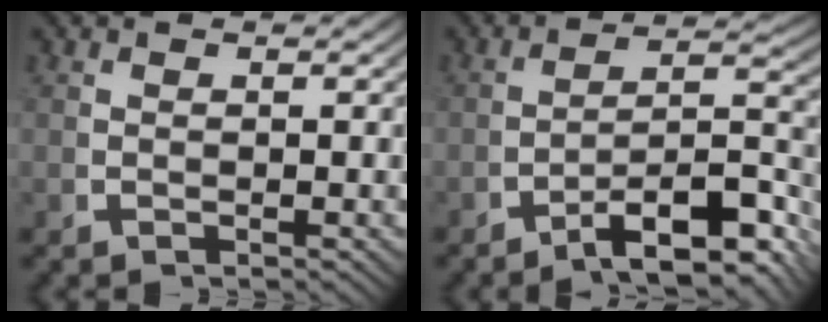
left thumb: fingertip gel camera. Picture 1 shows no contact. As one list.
[{"total": 8.2, "force": [-3.9, 3.6, 6.3], "torque": [-0.102, -0.025, -0.051]}]